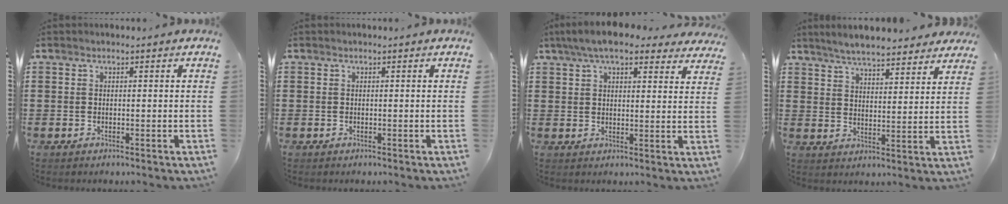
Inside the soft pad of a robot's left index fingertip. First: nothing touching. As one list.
[{"total": 0.0}, {"total": 7.4, "force": [6.0, 1.7, 4.0], "torque": [-0.085, -0.007, 0.110]}, {"total": 5.6, "force": [5.4, 0.5, 1.4], "torque": [-0.049, -0.020, 0.097]}]